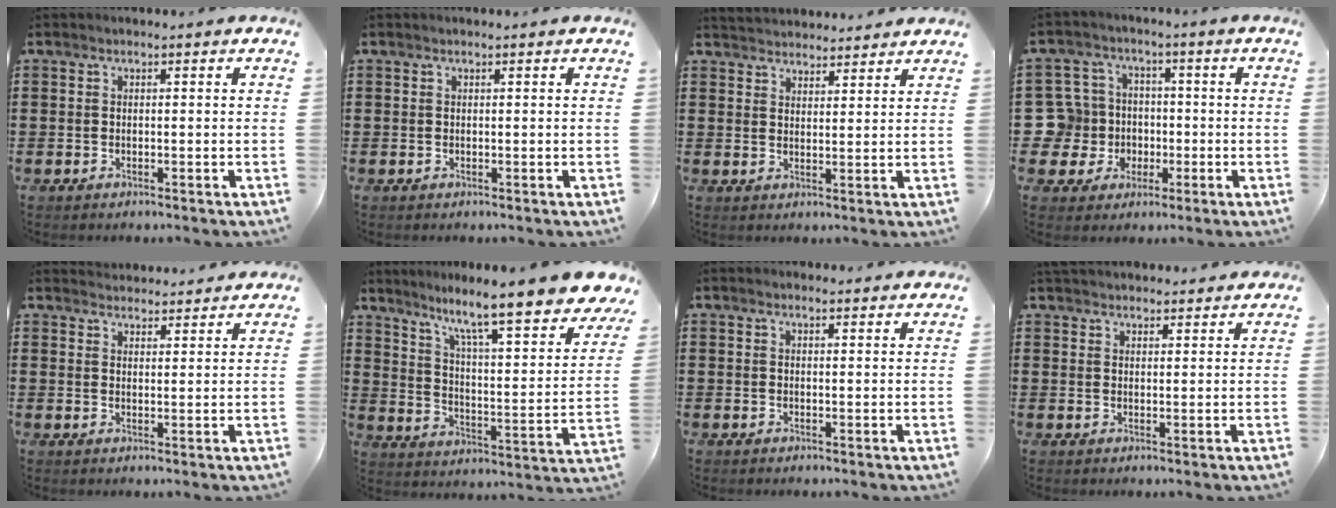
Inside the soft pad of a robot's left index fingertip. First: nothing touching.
{"total": 0.0}
{"total": 3.1, "force": [3.0, 0.3, -0.5], "torque": [0.000, -0.009, 0.058]}
{"total": 9.1, "force": [-0.4, 8.9, 2.0], "torque": [-0.107, 0.009, -0.006]}
{"total": 3.0, "force": [2.9, 0.1, -0.2], "torque": [-0.003, -0.010, 0.056]}
{"total": 9.8, "force": [8.0, 0.2, 5.7], "torque": [-0.125, -0.063, 0.123]}
{"total": 1.6, "force": [1.5, 0.1, 0.4], "torque": [-0.011, 0.002, 0.030]}
{"total": 2.8, "force": [2.8, 0.4, 0.2], "torque": [-0.011, -0.001, 0.054]}